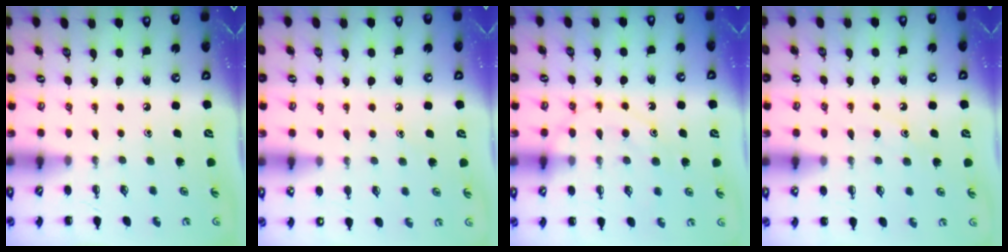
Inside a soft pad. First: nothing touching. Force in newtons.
{"total": 5.7, "press": 5.5, "slide": 1.5}
{"total": 12.0, "press": 12.0, "slide": 1.0}
{"total": 9.1, "press": 9.0, "slide": 1.4}